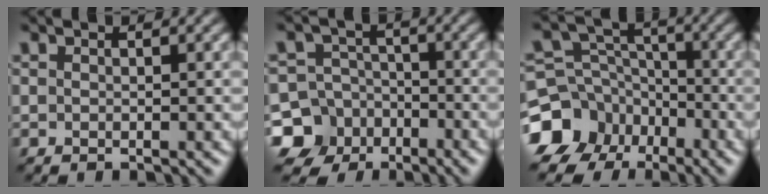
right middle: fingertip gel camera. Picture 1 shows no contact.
{"total": 9.7, "force": [-5.5, 7.8, 1.7], "torque": [-0.029, -0.027, -0.126]}
{"total": 11.0, "force": [-6.7, 8.4, 2.4], "torque": [-0.062, -0.021, -0.133]}